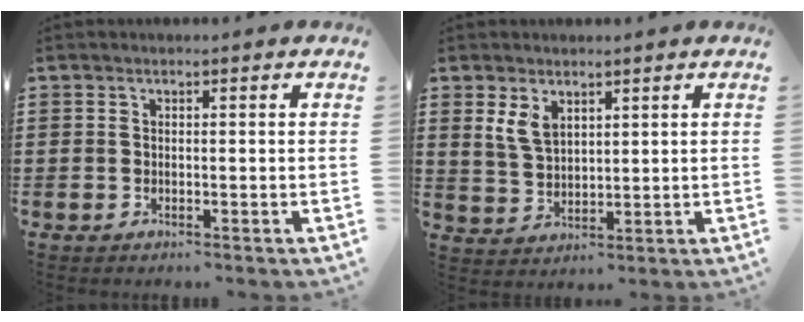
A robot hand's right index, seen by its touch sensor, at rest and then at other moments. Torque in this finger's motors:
{"motor_torque": [0.15, 0.02, 0.42, 0.09]}